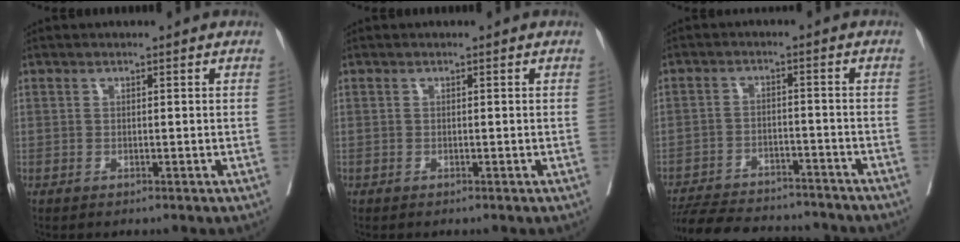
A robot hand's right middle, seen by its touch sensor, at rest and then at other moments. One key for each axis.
{"total": 0.0}
{"total": 17.0, "fx": -15.5, "fy": 4.2, "fz": 5.4, "tx": -0.121, "ty": -0.006, "tz": -0.221}